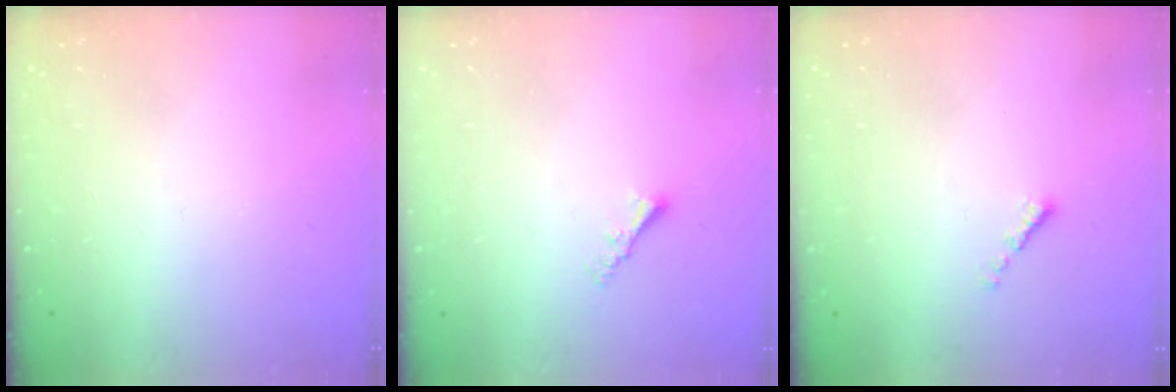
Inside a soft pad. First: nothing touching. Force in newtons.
{"total": 2.0, "press": 2.0, "slide": 0.3}
{"total": 0.0}